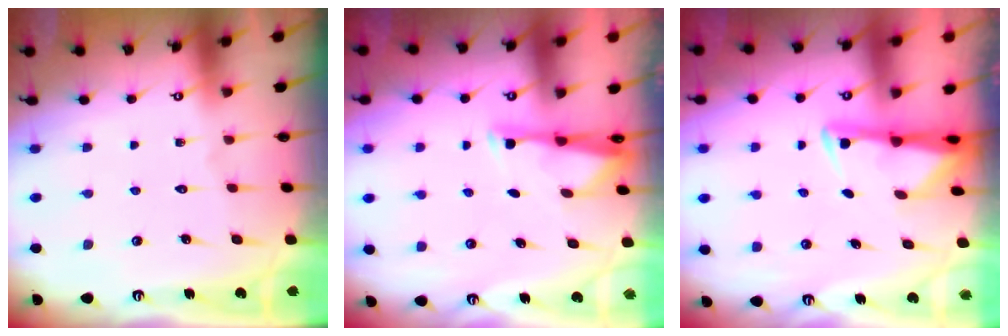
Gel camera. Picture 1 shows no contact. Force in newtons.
{"total": 2.9, "press": 2.9, "slide": 0.6}
{"total": 3.1, "press": 3.1, "slide": 0.5}